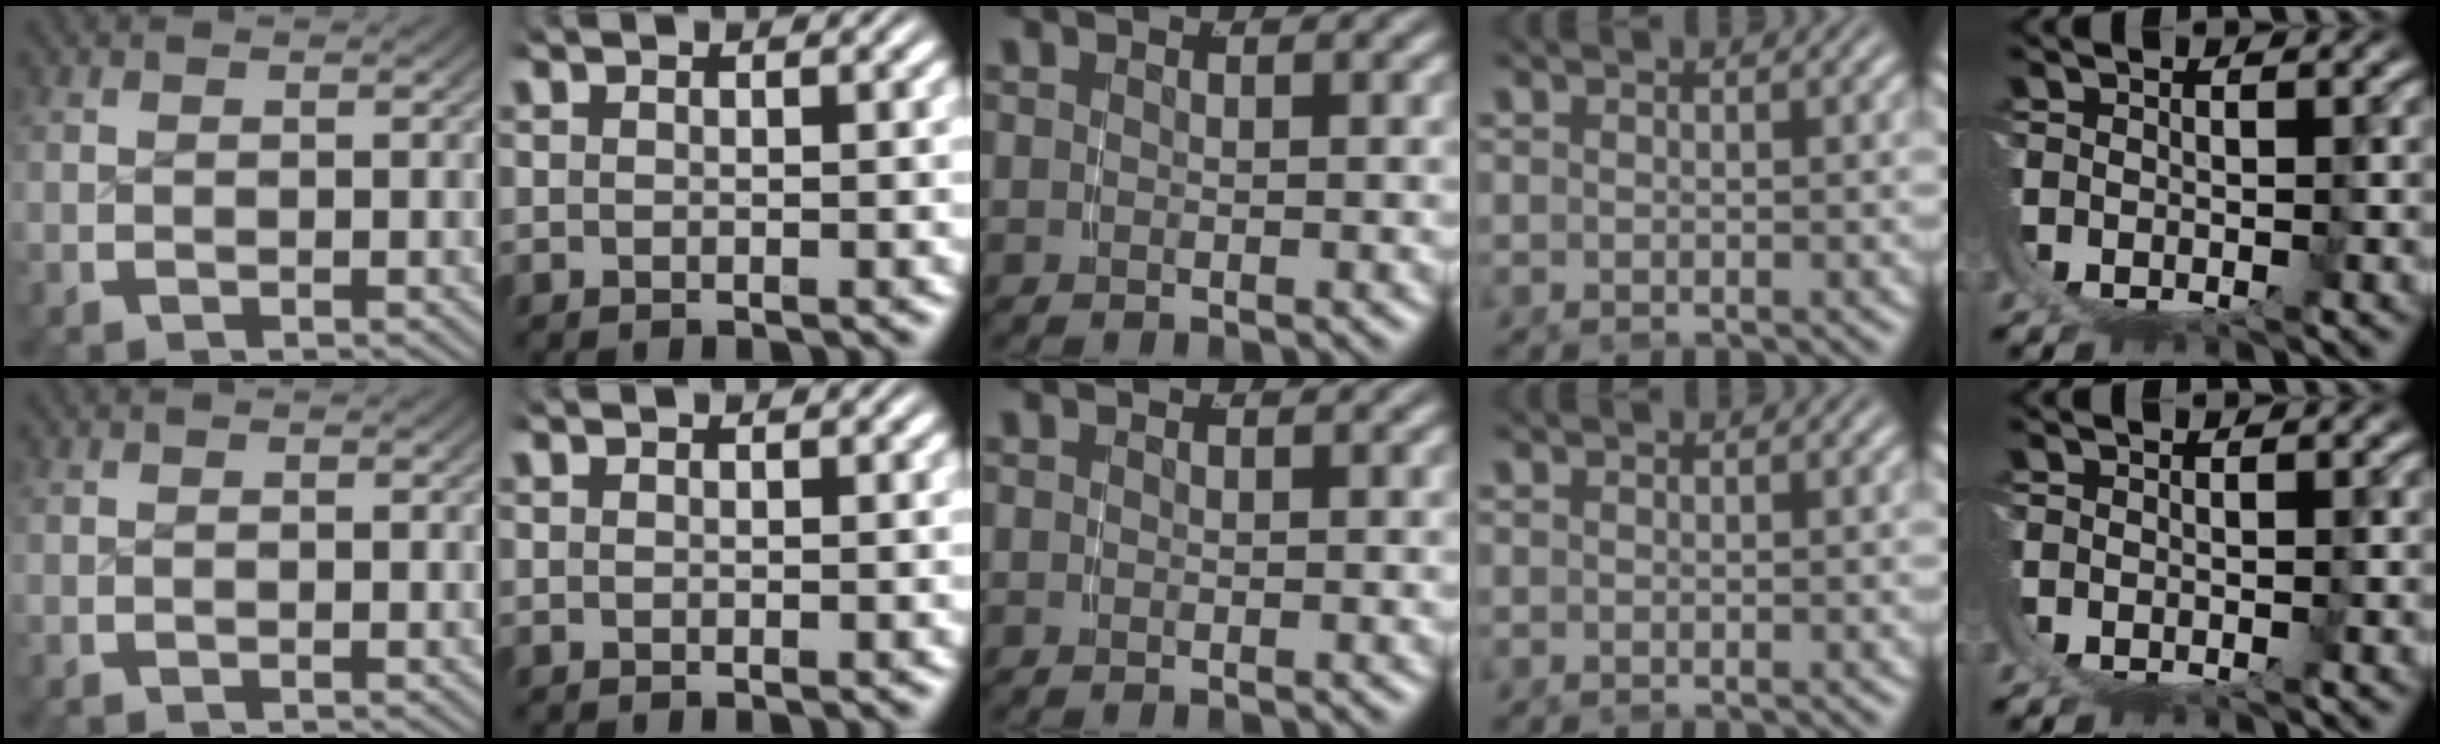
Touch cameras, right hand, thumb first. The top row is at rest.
{}